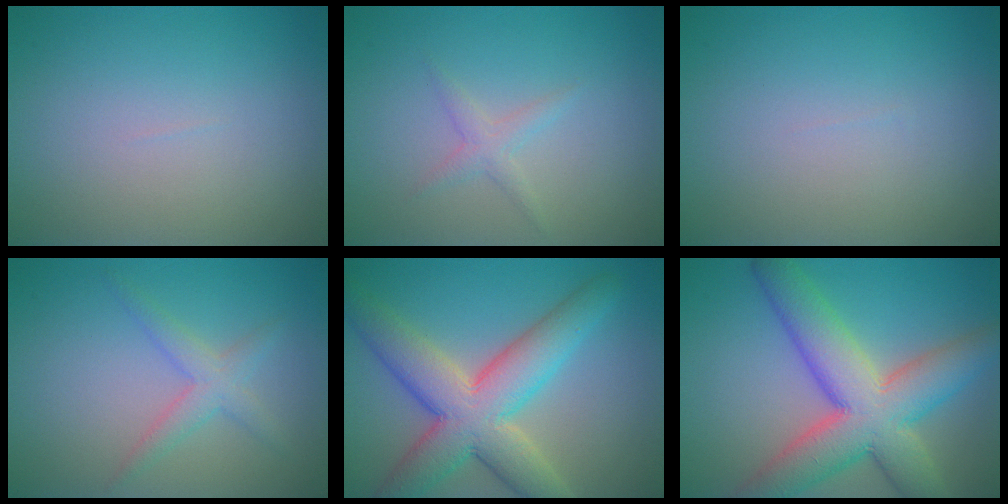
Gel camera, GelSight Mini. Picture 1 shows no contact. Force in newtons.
{"total": 1.3, "press": 1.3, "slide": 0.1}
{"total": 0.0}
{"total": 2.3, "press": 2.3, "slide": 0.1}
{"total": 8.9, "press": 8.9, "slide": 0.3}
{"total": 10.0, "press": 10.0, "slide": 0.6}